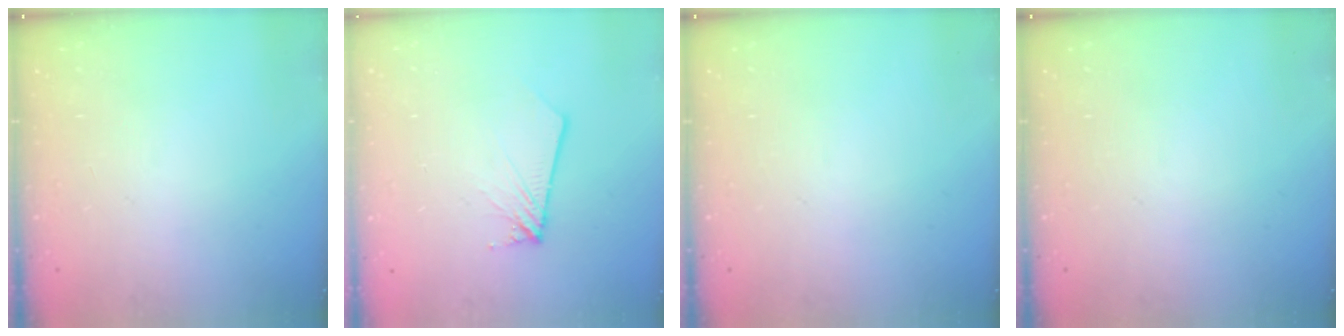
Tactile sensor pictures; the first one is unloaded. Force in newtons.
{"total": 2.8, "press": 2.8, "slide": 0.3}
{"total": 0.0}
{"total": 0.0}